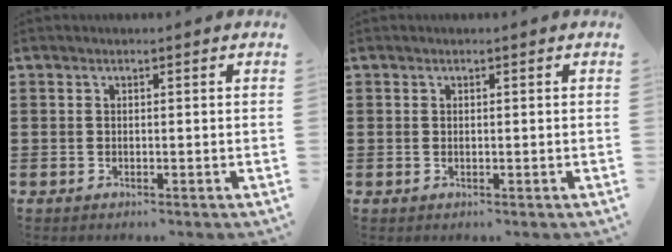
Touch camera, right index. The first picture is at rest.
{"total": 0.0}